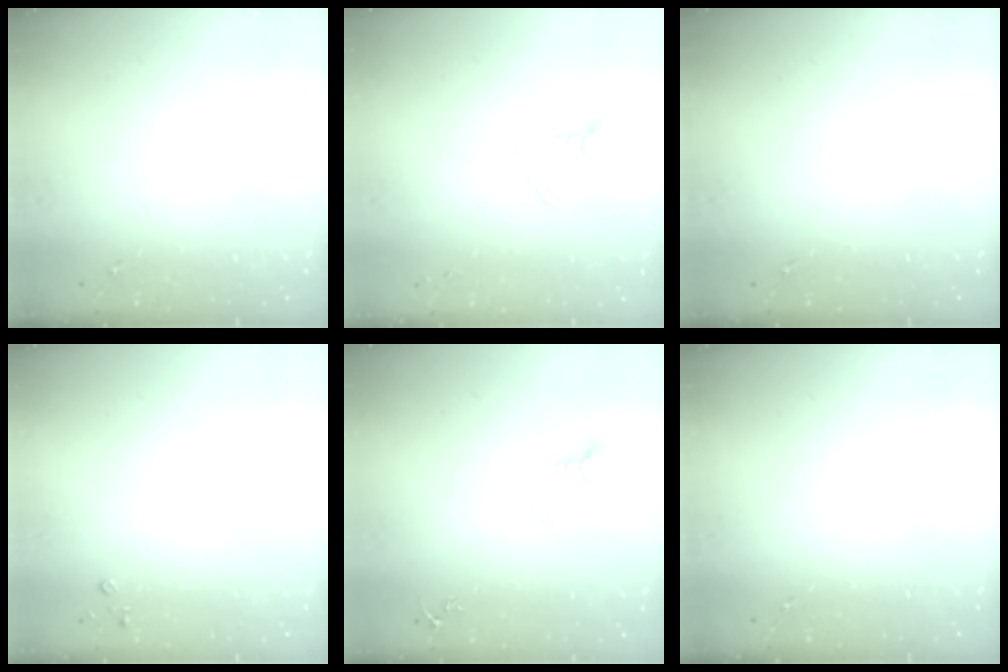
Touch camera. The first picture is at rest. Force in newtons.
{"total": 5.0, "press": 5.0, "slide": 0.3}
{"total": 0.0}
{"total": 2.2, "press": 2.2, "slide": 0.3}
{"total": 6.7, "press": 6.7, "slide": 0.4}
{"total": 0.0}